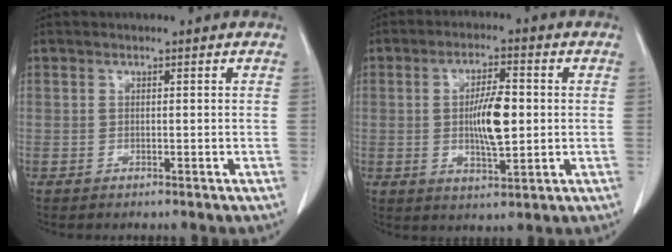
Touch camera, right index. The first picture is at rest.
{"total": 7.8, "force": [0.0, 1.9, 7.6], "torque": [-0.140, 0.000, 0.003]}